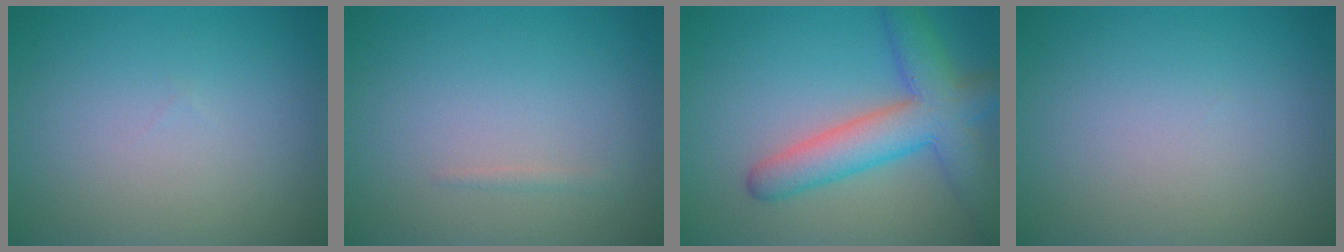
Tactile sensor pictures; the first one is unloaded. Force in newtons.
{"total": 0.6, "press": 0.6, "slide": 0.0}
{"total": 6.9, "press": 6.9, "slide": 0.2}
{"total": 0.0}